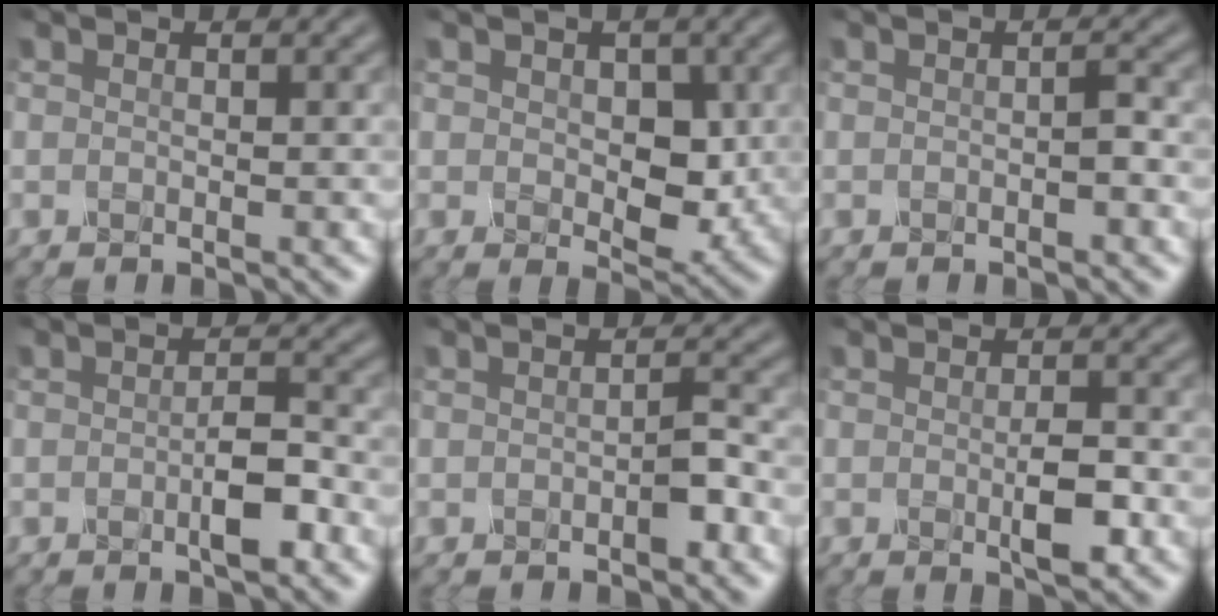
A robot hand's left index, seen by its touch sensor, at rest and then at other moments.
{"total": 3.6, "force": [0.1, 2.5, 2.6], "torque": [-0.039, -0.006, 0.003]}
{"total": 0.9, "force": [-0.5, 0.0, 0.8], "torque": [-0.012, 0.008, -0.007]}
{"total": 2.4, "force": [-1.0, 0.5, 2.2], "torque": [-0.045, 0.005, -0.018]}
{"total": 1.2, "force": [-0.7, 0.1, 1.0], "torque": [-0.020, 0.007, -0.013]}
{"total": 2.5, "force": [-0.6, 0.5, 2.4], "torque": [-0.050, -0.001, -0.009]}